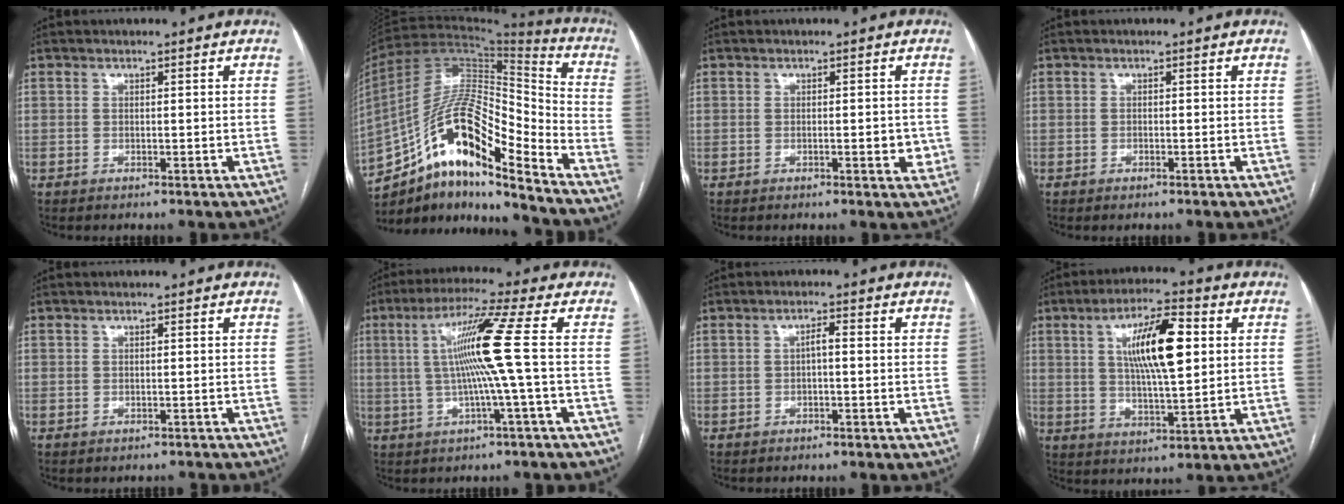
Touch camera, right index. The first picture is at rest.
{"total": 18.3, "force": [-11.7, 3.9, 13.5], "torque": [-0.251, 0.035, -0.200]}
{"total": 2.4, "force": [-0.4, 0.8, 2.3], "torque": [-0.032, -0.002, -0.003]}
{"total": 0.6, "force": [-0.4, 0.2, 0.4], "torque": [-0.008, -0.001, -0.003]}
{"total": 1.4, "force": [-1.1, 0.8, 0.0], "torque": [0.000, 0.001, -0.015]}
{"total": 10.1, "force": [0.5, -2.1, 9.8], "torque": [-0.182, 0.010, 0.015]}
{"total": 1.6, "force": [-0.1, 0.4, 1.5], "torque": [-0.027, 0.005, -0.002]}
{"total": 12.0, "force": [3.0, 2.6, 11.3], "torque": [-0.203, 0.012, 0.051]}